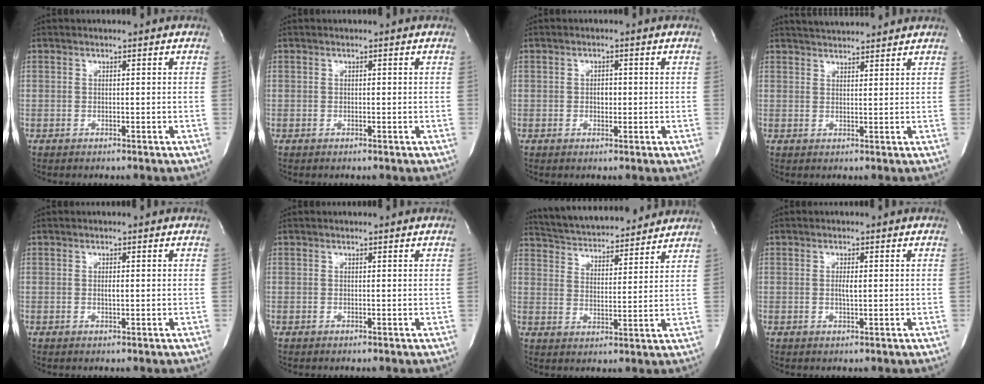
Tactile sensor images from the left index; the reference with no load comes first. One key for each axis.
{"total": 0.0}
{"total": 1.7, "fx": -0.2, "fy": 1.1, "fz": 1.3, "tx": -0.019, "ty": 0.000, "tz": -0.004}
{"total": 6.9, "fx": 6.6, "fy": 0.9, "fz": 2.0, "tx": -0.036, "ty": 0.024, "tz": 0.094}
{"total": 0.9, "fx": 0.0, "fy": 0.2, "fz": 0.8, "tx": -0.016, "ty": -0.004, "tz": 0.000}
{"total": 0.5, "fx": 0.5, "fy": 0.0, "fz": 0.1, "tx": -0.007, "ty": -0.001, "tz": 0.005}
{"total": 17.4, "fx": 16.3, "fy": 3.2, "fz": 5.1, "tx": -0.088, "ty": 0.017, "tz": 0.241}
{"total": 1.5, "fx": 0.0, "fy": 0.3, "fz": 1.5, "tx": -0.030, "ty": -0.003, "tz": 0.000}